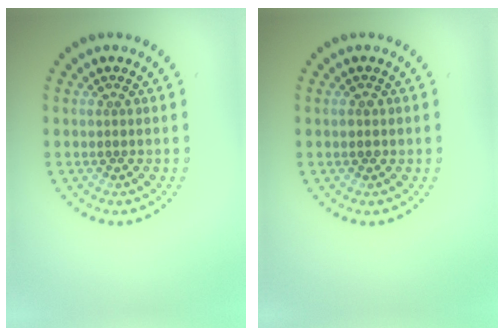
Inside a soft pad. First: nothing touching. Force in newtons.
{"total": 0.9, "press": 0.9, "slide": 0.1}